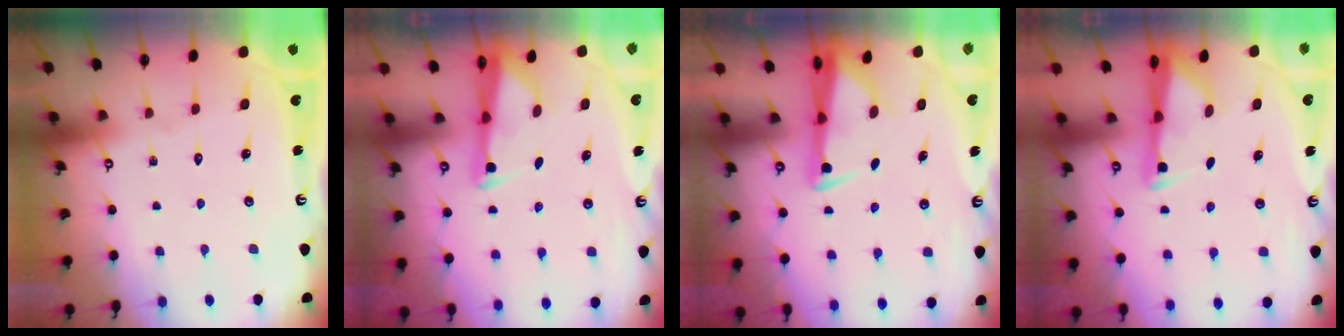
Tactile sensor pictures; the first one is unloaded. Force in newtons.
{"total": 3.1, "press": 3.0, "slide": 0.8}
{"total": 2.8, "press": 2.7, "slide": 0.9}
{"total": 2.9, "press": 2.9, "slide": 0.4}